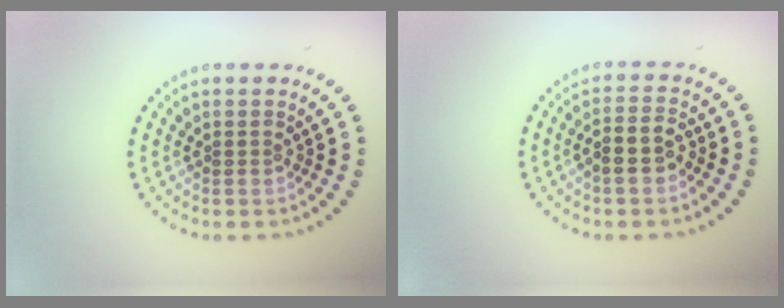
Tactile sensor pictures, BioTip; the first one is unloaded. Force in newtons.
{"total": 2.6, "press": 2.4, "slide": 1.0}